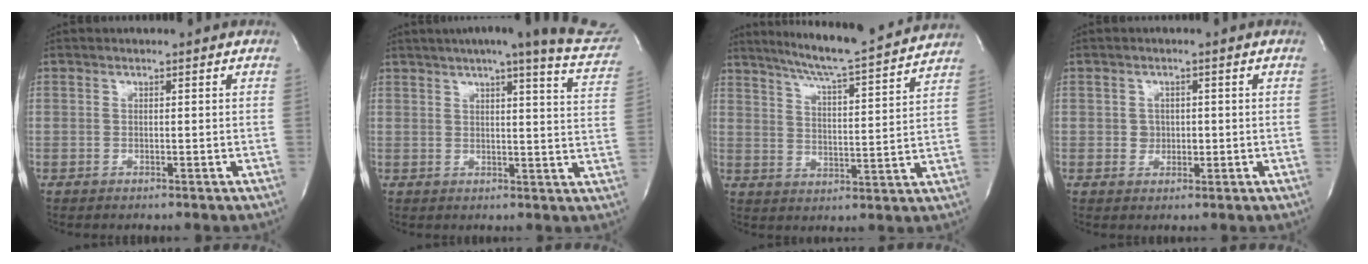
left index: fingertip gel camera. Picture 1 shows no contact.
{"total": 20.2, "force": [17.0, 1.4, 10.8], "torque": [-0.144, -0.030, 0.185]}
{"total": 17.1, "force": [15.4, -0.2, 7.4], "torque": [-0.125, -0.014, 0.213]}
{"total": 2.2, "force": [-0.4, 1.9, 0.9], "torque": [-0.010, -0.001, -0.005]}